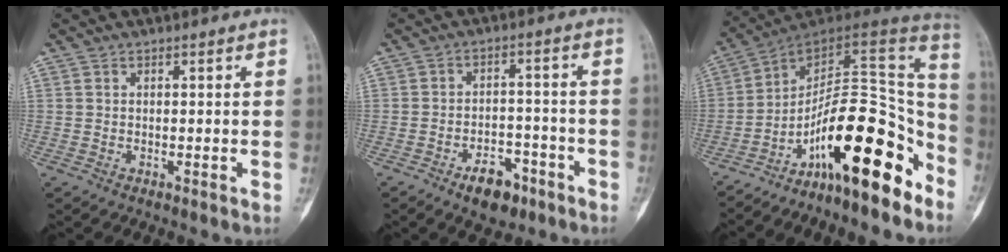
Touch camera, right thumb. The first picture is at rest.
{"total": 7.5, "force": [-4.7, 4.1, 4.2], "torque": [-0.041, 0.033, -0.070]}
{"total": 18.5, "force": [-11.3, 5.8, 13.4], "torque": [-0.166, 0.124, -0.183]}